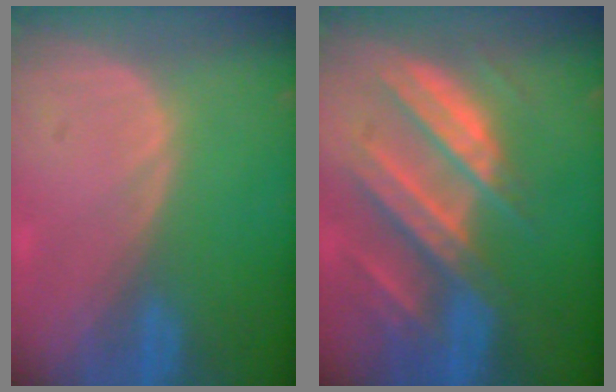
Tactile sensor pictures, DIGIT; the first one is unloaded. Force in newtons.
{"total": 10.3, "press": 9.2, "slide": 4.8}